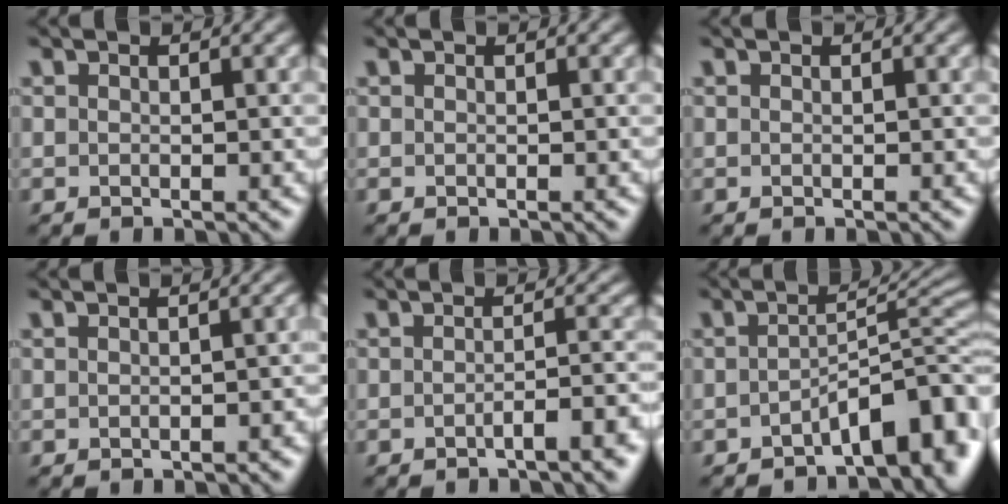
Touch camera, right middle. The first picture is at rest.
{"total": 0.0}
{"total": 0.0}
{"total": 1.4, "force": [-0.7, 0.5, 1.1], "torque": [-0.015, -0.001, -0.007]}
{"total": 3.2, "force": [-1.7, 0.8, 2.7], "torque": [-0.031, 0.009, -0.036]}
{"total": 6.4, "force": [-3.6, 2.2, 4.8], "torque": [-0.050, 0.008, -0.058]}